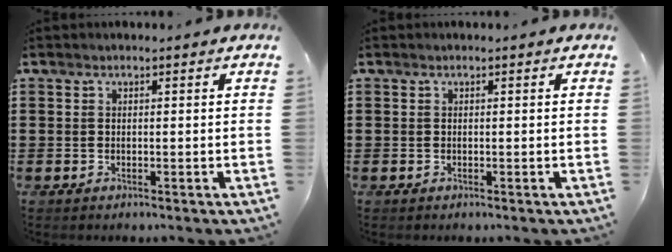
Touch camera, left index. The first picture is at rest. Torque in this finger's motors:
{"motor_torque": [-0.02, 0.02, -0.02, 0.00]}